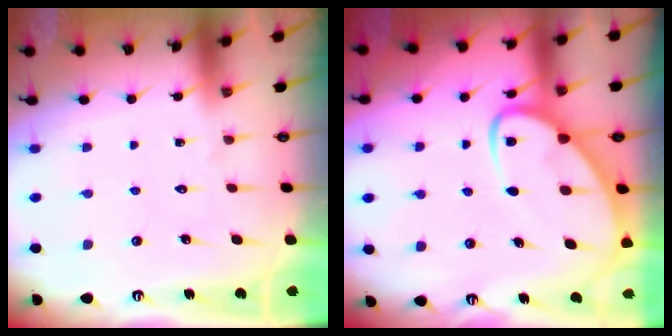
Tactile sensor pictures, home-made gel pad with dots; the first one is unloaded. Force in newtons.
{"total": 9.1, "press": 9.1, "slide": 0.9}